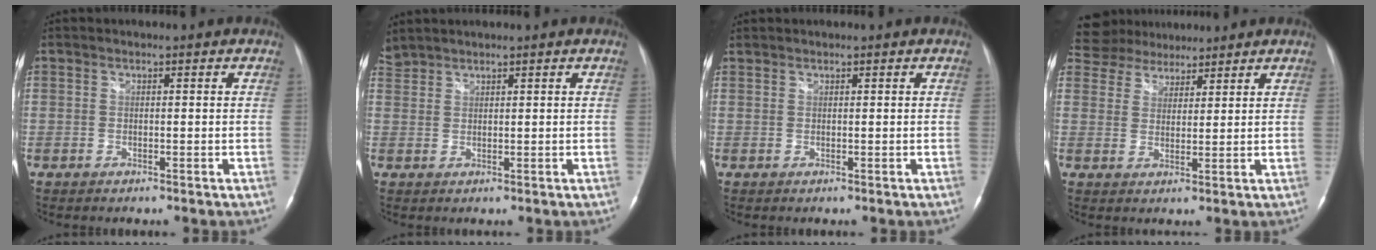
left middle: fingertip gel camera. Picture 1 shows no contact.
{"total": 2.8, "force": [2.7, 0.6, -0.1], "torque": [-0.010, 0.016, 0.061]}
{"total": 0.6, "force": [0.6, 0.3, -0.1], "torque": [-0.003, 0.009, 0.013]}
{"total": 10.9, "force": [9.9, 3.9, 2.0], "torque": [-0.057, 0.036, 0.178]}